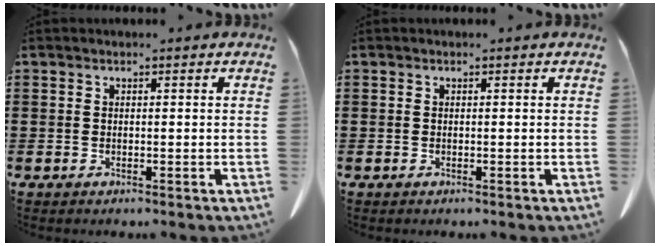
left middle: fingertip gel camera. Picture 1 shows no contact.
{"total": 0.0}